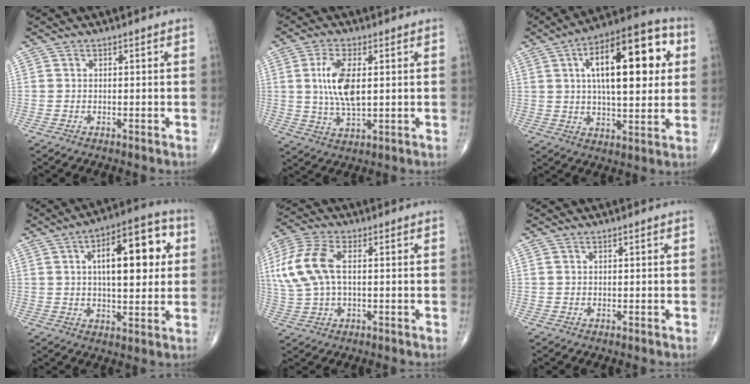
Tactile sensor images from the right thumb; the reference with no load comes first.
{"total": 9.3, "force": [1.5, 4.0, 8.3], "torque": [-0.167, -0.009, 0.032]}
{"total": 21.9, "force": [5.4, 9.1, 19.2], "torque": [-0.269, 0.008, 0.073]}
{"total": 16.7, "force": [3.9, 7.1, 14.6], "torque": [-0.184, 0.011, 0.052]}
{"total": 11.7, "force": [1.6, 6.2, 9.8], "torque": [-0.234, 0.017, 0.033]}
{"total": 0.0}